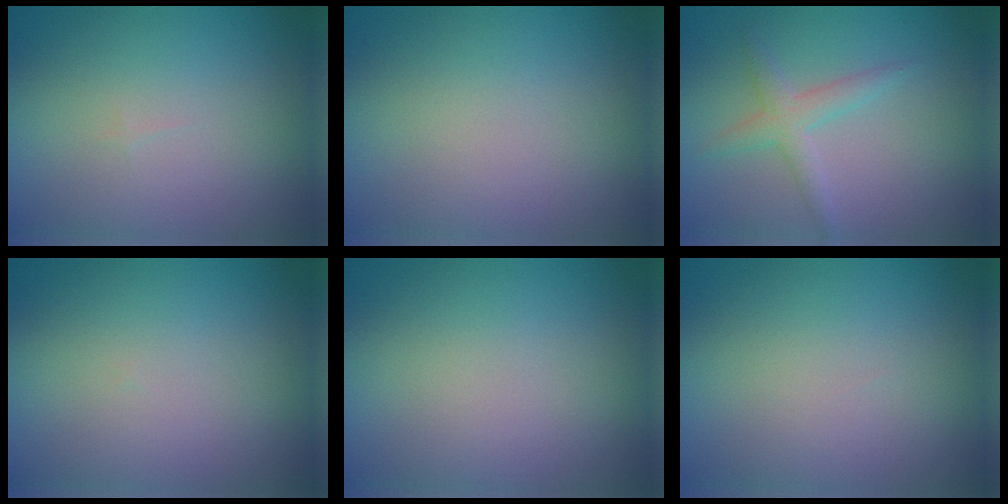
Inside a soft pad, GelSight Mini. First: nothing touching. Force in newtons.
{"total": 0.0}
{"total": 2.2, "press": 2.2, "slide": 0.1}
{"total": 0.0}
{"total": 0.0}
{"total": 0.0}